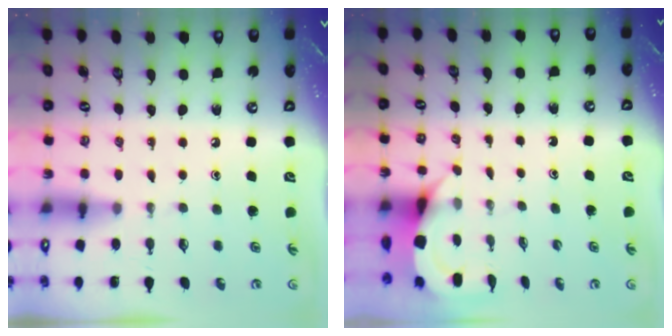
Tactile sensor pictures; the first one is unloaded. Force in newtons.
{"total": 4.5, "press": 4.5, "slide": 0.2}